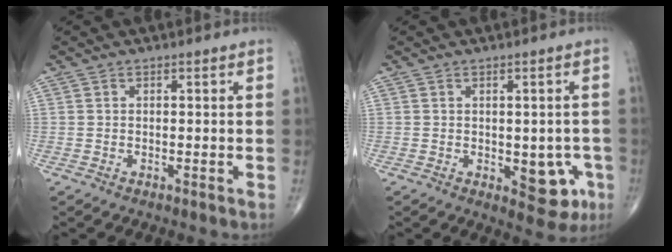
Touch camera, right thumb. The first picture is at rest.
{"total": 7.4, "force": [-1.9, 4.0, 5.9], "torque": [-0.038, 0.003, -0.013]}